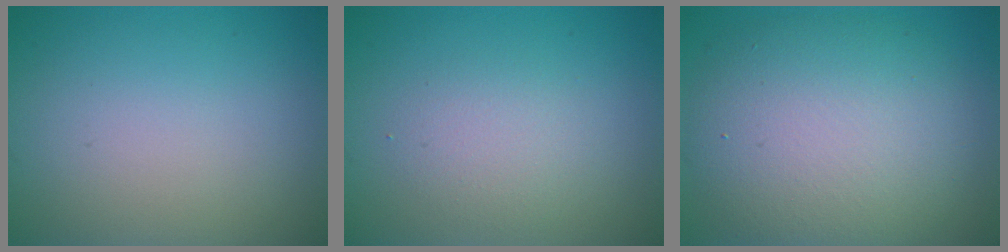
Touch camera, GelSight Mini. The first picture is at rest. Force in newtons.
{"total": 2.2, "press": 2.2, "slide": 0.2}
{"total": 9.5, "press": 9.4, "slide": 0.6}